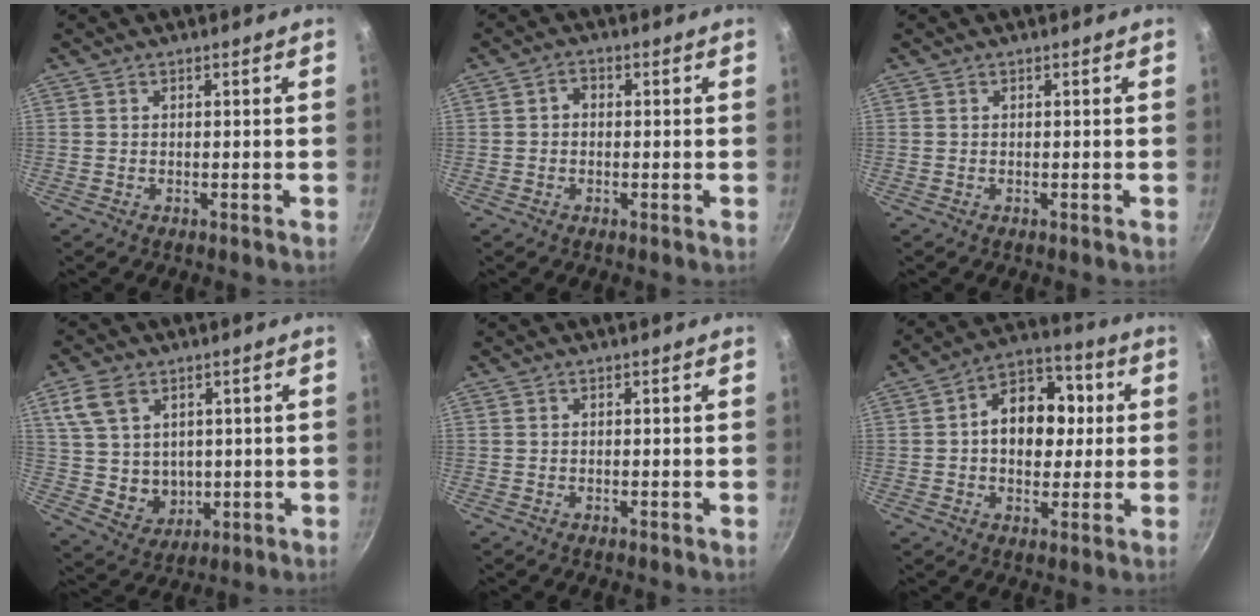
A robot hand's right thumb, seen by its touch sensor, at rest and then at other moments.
{"total": 2.1, "force": [-0.1, 1.7, 1.3], "torque": [-0.017, 0.008, -0.005]}
{"total": 0.0}
{"total": 10.9, "force": [3.6, 8.4, 5.8], "torque": [-0.090, -0.015, 0.086]}
{"total": 0.0}
{"total": 14.1, "force": [1.5, 10.1, 9.7], "torque": [-0.097, 0.022, 0.006]}